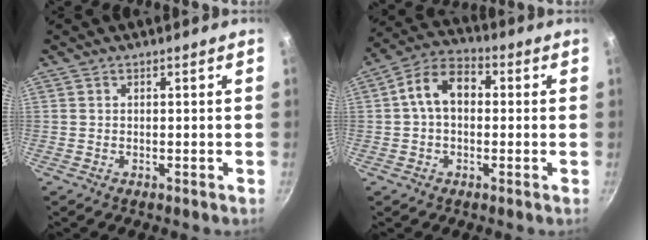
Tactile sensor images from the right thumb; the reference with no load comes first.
{"total": 9.4, "force": [0.8, 6.4, 6.8], "torque": [-0.095, 0.030, -0.002]}